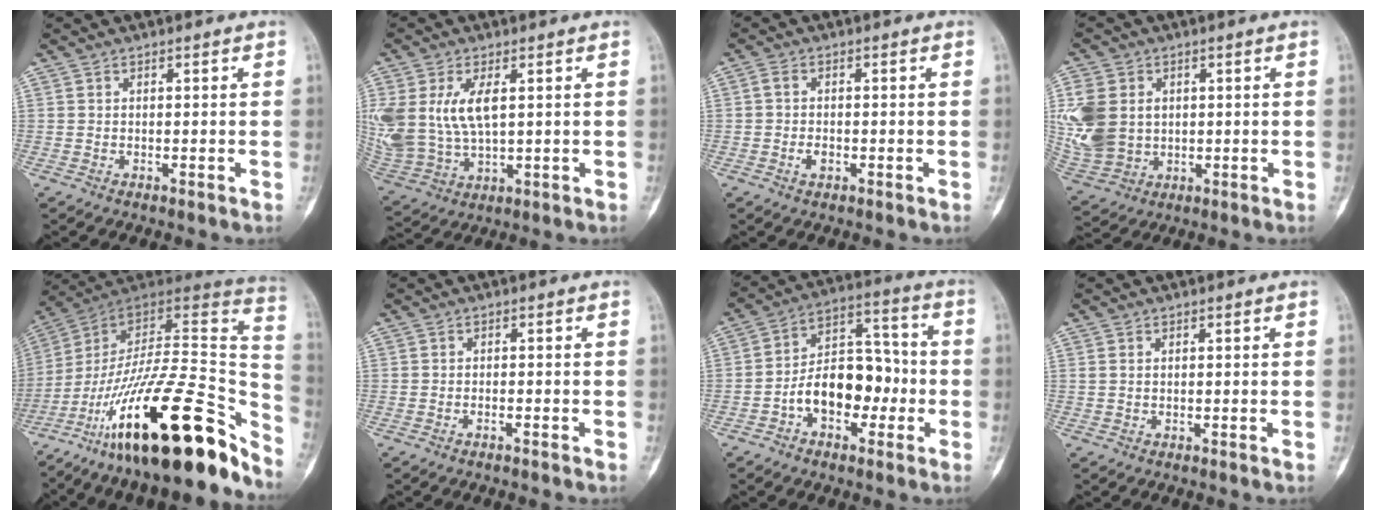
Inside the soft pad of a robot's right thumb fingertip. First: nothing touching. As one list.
[{"total": 15.0, "force": [3.3, 8.4, 12.0], "torque": [-0.275, -0.010, 0.076]}, {"total": 2.8, "force": [-0.8, 1.8, 2.0], "torque": [-0.038, 0.010, -0.016]}, {"total": 13.5, "force": [1.6, 10.5, 8.3], "torque": [-0.185, -0.005, 0.046]}, {"total": 34.5, "force": [-20.5, 10.8, 25.6], "torque": [-0.329, 0.073, -0.321]}, {"total": 1.0, "force": [-0.8, 0.2, 0.5], "torque": [-0.017, 0.009, -0.009]}, {"total": 13.2, "force": [-3.6, 8.5, 9.4], "torque": [-0.120, 0.055, -0.067]}, {"total": 0.7, "force": [0.2, 0.4, 0.5], "torque": [-0.018, 0.005, 0.006]}]